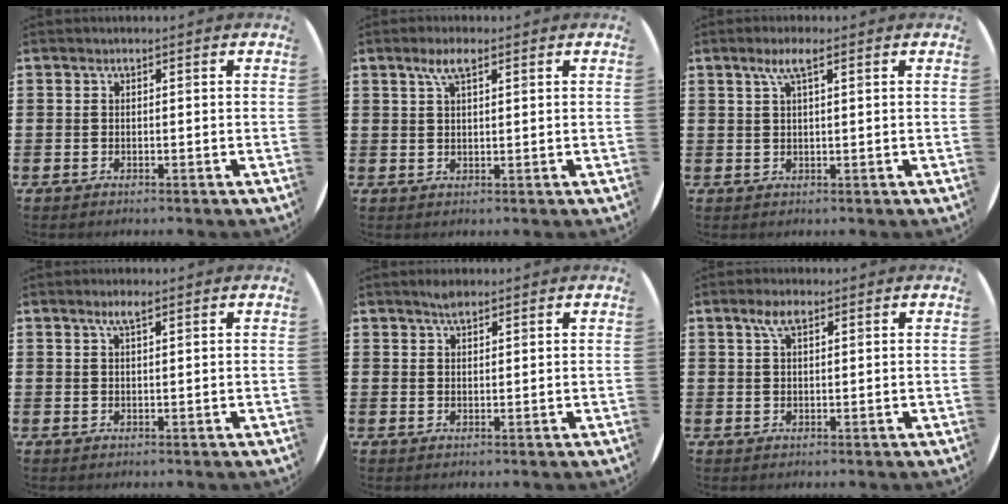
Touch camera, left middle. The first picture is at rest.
{"total": 3.4, "force": [2.0, 0.9, 2.6], "torque": [-0.055, 0.008, 0.034]}
{"total": 2.9, "force": [1.5, 0.5, 2.4], "torque": [-0.050, 0.007, 0.025]}
{"total": 2.1, "force": [1.4, 0.3, 1.5], "torque": [-0.031, 0.004, 0.024]}
{"total": 1.8, "force": [1.6, 0.6, 0.6], "torque": [-0.006, 0.000, 0.027]}
{"total": 3.0, "force": [1.9, 1.1, 2.1], "torque": [-0.046, 0.009, 0.032]}